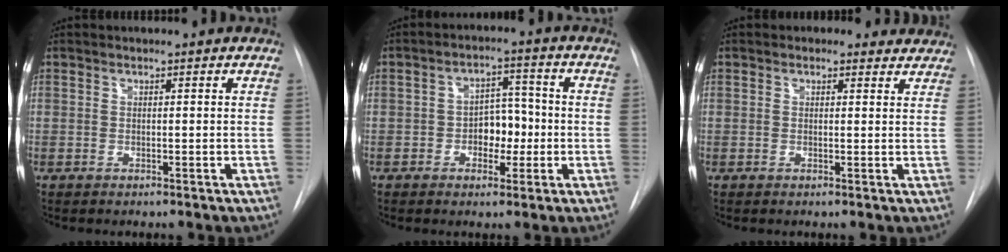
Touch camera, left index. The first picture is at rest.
{"total": 5.7, "force": [-1.2, 3.6, 4.2], "torque": [-0.059, 0.017, -0.018]}
{"total": 3.5, "force": [2.9, 1.9, 0.5], "torque": [0.005, 0.004, 0.018]}